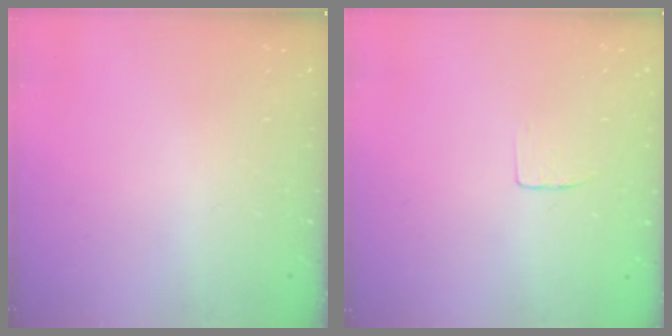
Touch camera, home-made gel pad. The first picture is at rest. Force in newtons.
{"total": 3.4, "press": 3.4, "slide": 0.3}